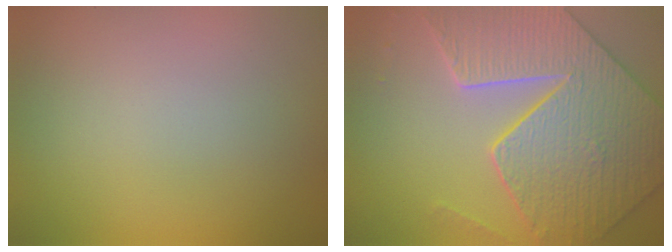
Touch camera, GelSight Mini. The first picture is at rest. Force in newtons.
{"total": 8.2, "press": 6.8, "slide": 4.5}